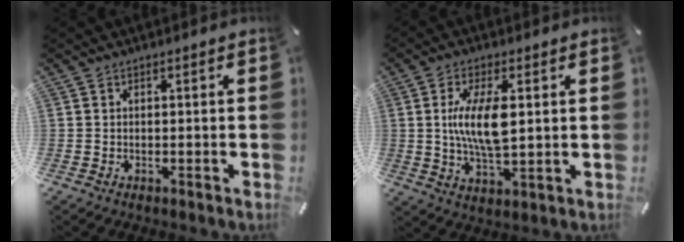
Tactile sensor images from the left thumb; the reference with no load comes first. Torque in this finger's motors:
{"motor_torque": [2.20, 2.44, 1.13, -0.92, 0.36]}